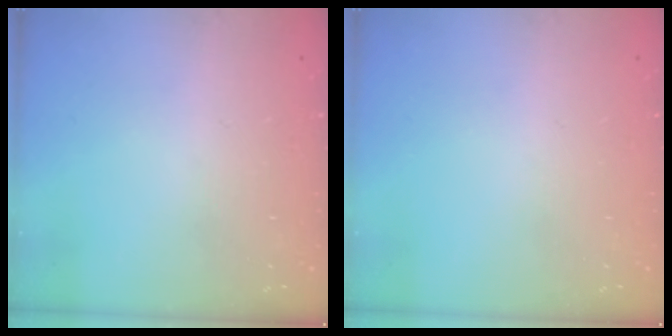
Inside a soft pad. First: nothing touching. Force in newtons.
{"total": 0.0}